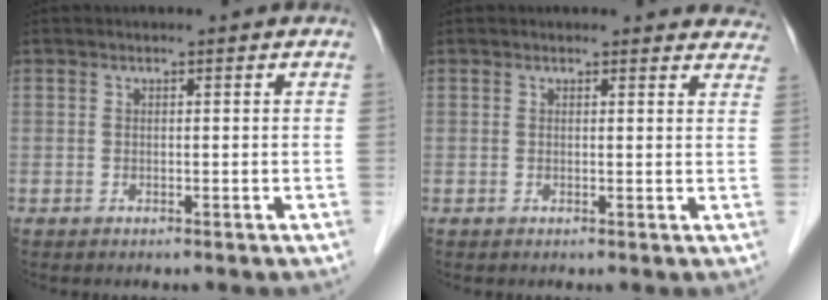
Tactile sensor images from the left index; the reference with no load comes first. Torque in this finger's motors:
{"motor_torque": [0.76, -1.38, 0.04, -0.02]}